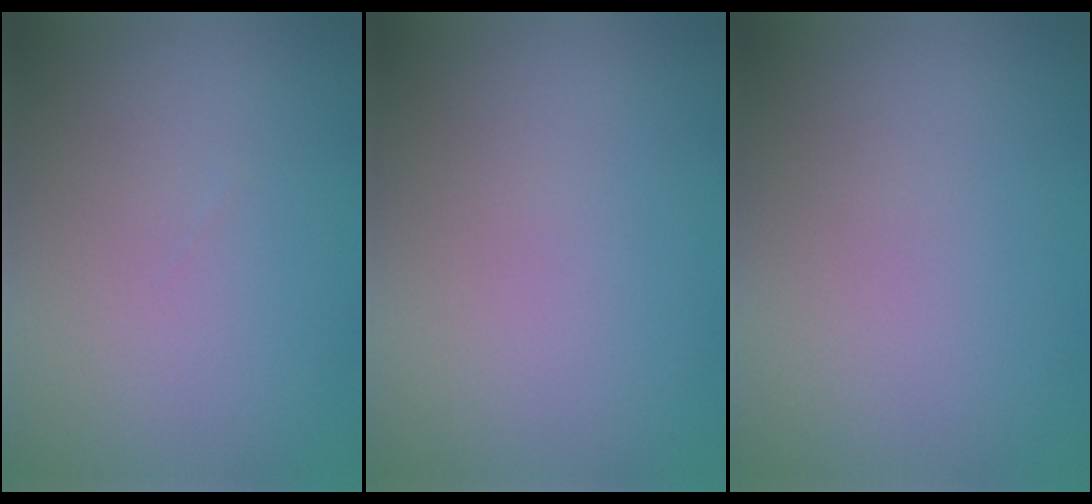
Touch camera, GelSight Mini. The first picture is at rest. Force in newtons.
{"total": 0.0}
{"total": 0.0}